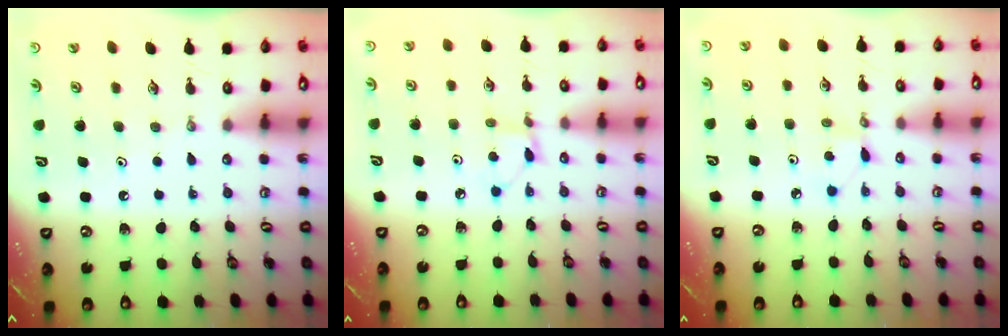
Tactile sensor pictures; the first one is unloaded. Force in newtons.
{"total": 3.3, "press": 3.3, "slide": 0.3}
{"total": 2.8, "press": 2.8, "slide": 0.3}